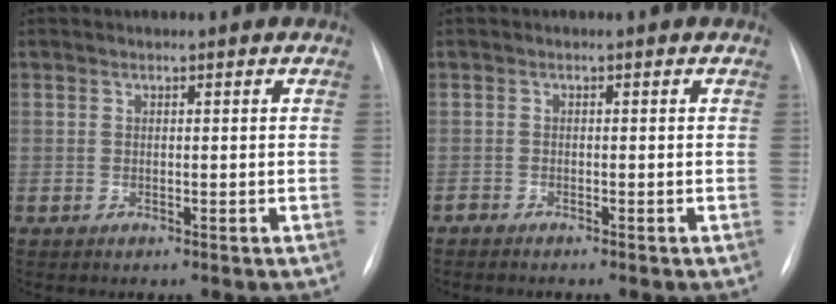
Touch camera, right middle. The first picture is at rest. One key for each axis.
{"total": 1.2, "fx": -1.1, "fy": 0.0, "fz": 0.4, "tx": -0.012, "ty": -0.005, "tz": -0.016}